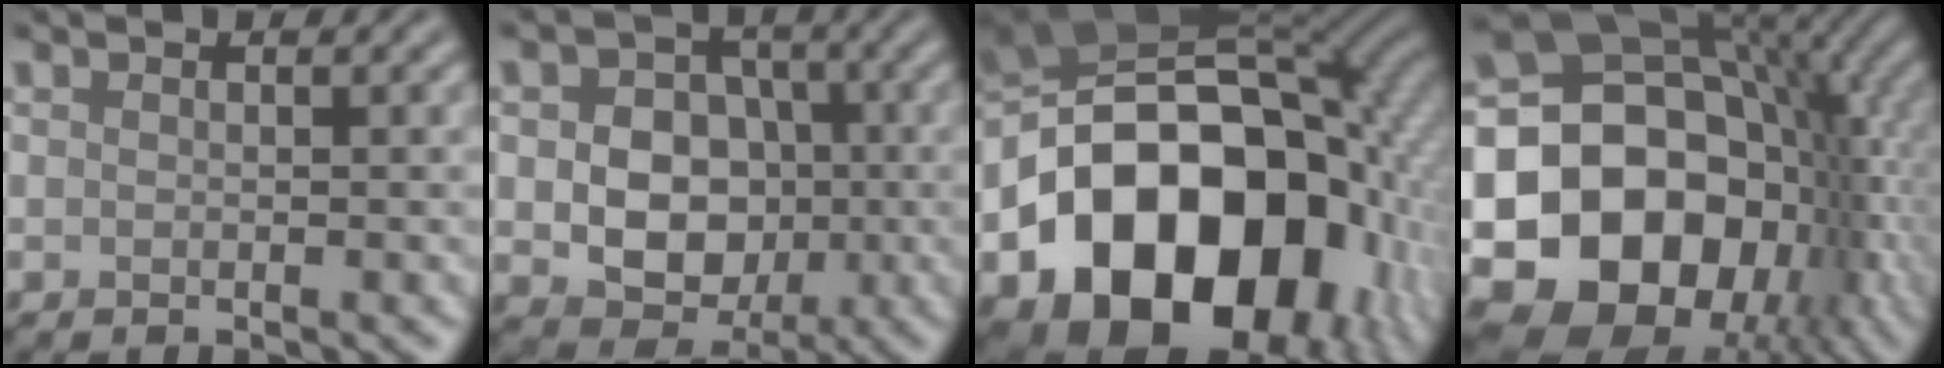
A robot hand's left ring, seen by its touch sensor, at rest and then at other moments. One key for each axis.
{"total": 8.3, "fx": -0.7, "fy": 6.8, "fz": 4.6, "tx": -0.051, "ty": 0.006, "tz": -0.020}
{"total": 19.7, "fx": -6.2, "fy": 14.2, "fz": 12.2, "tx": -0.211, "ty": -0.021, "tz": -0.098}
{"total": 17.5, "fx": -3.5, "fy": 13.7, "fz": 10.2, "tx": -0.185, "ty": -0.006, "tz": -0.058}